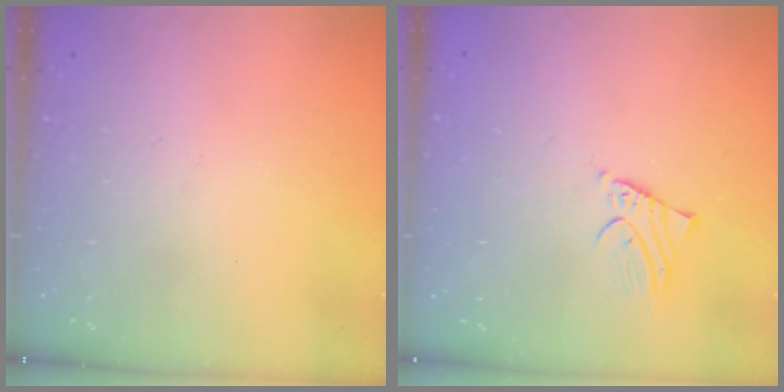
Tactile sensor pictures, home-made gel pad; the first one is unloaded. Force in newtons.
{"total": 2.1, "press": 2.1, "slide": 0.1}